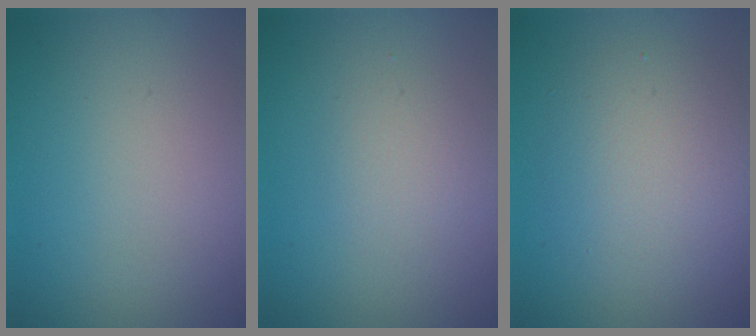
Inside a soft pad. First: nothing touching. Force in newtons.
{"total": 1.6, "press": 1.6, "slide": 0.1}
{"total": 4.3, "press": 4.3, "slide": 0.2}